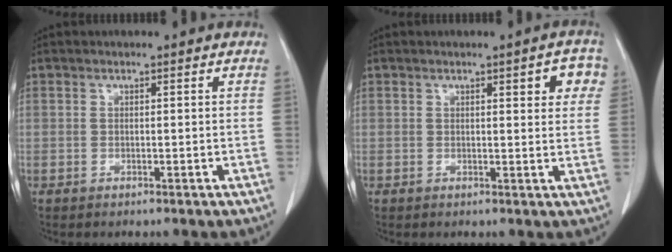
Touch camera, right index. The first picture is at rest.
{"total": 4.2, "force": [1.8, 1.2, 3.6], "torque": [-0.036, 0.005, 0.018]}